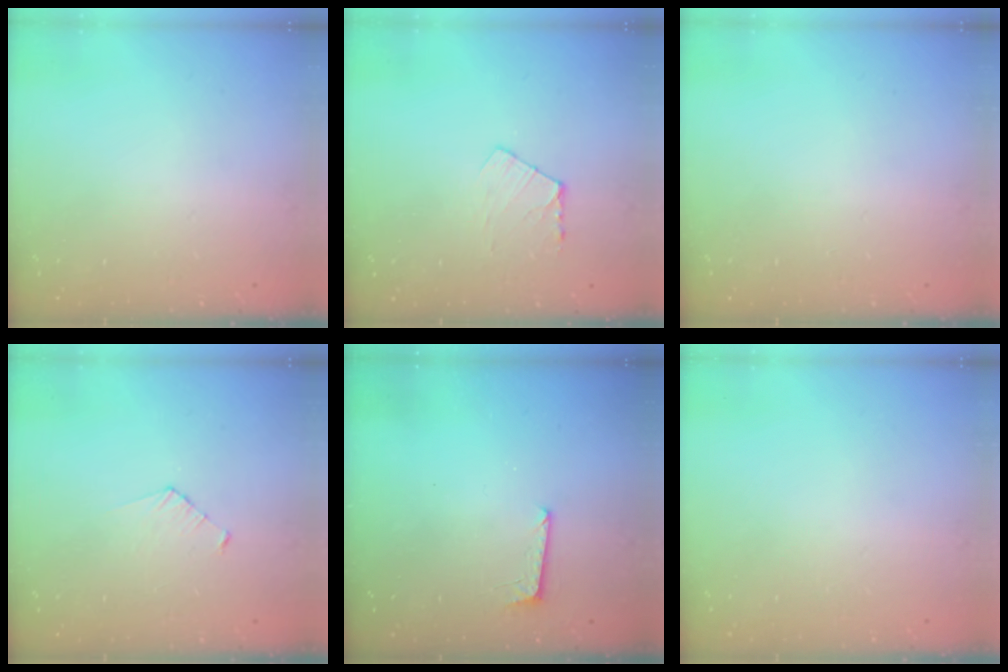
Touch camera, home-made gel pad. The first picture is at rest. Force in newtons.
{"total": 4.6, "press": 4.6, "slide": 0.5}
{"total": 0.0}
{"total": 3.2, "press": 3.2, "slide": 0.3}
{"total": 5.1, "press": 5.0, "slide": 0.4}
{"total": 0.0}